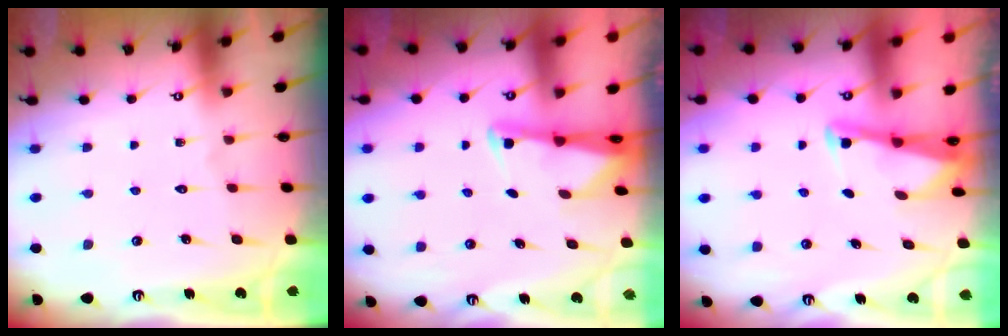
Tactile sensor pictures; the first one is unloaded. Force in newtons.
{"total": 2.0, "press": 2.0, "slide": 0.3}
{"total": 2.5, "press": 2.5, "slide": 0.1}